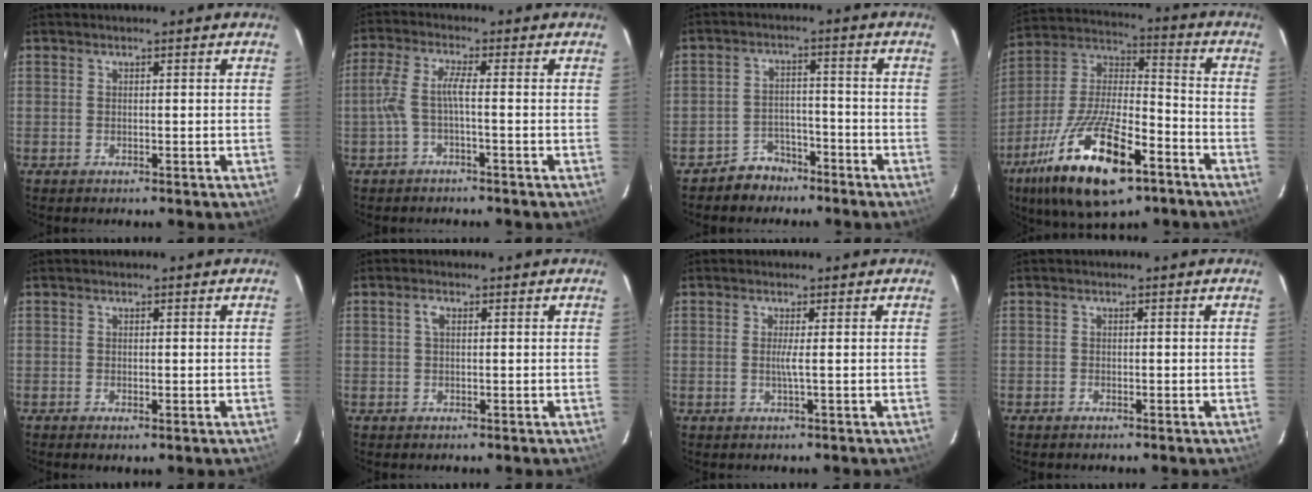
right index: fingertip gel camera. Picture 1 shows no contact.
{"total": 4.5, "force": [-1.5, 0.1, 4.2], "torque": [-0.101, 0.005, -0.028]}
{"total": 5.5, "force": [-4.3, 3.5, 0.3], "torque": [-0.016, 0.022, -0.068]}
{"total": 22.5, "force": [-12.2, 8.4, 16.9], "torque": [-0.330, -0.028, -0.213]}
{"total": 0.9, "force": [-0.3, 0.3, 0.8], "torque": [-0.016, -0.003, -0.006]}
{"total": 1.4, "force": [0.3, 0.6, 1.2], "torque": [-0.026, 0.004, 0.004]}
{"total": 1.4, "force": [-0.1, -0.6, 1.3], "torque": [-0.016, -0.005, -0.003]}
{"total": 0.6, "force": [-0.5, 0.3, 0.0], "torque": [-0.002, 0.001, -0.012]}